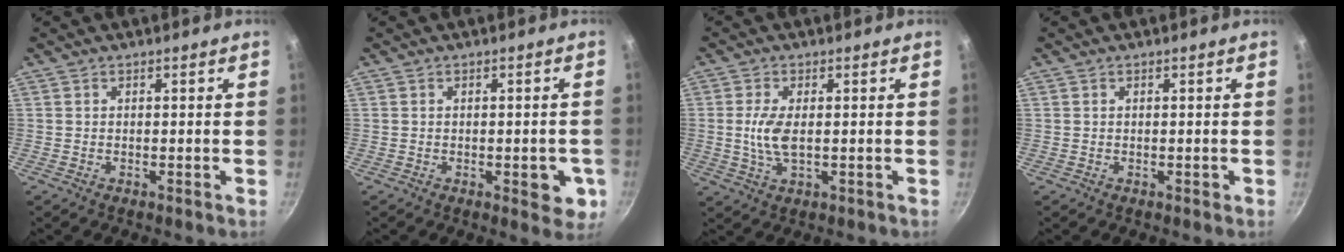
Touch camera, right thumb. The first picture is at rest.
{"total": 5.6, "force": [-1.4, 2.6, 4.7], "torque": [-0.039, -0.001, -0.018]}
{"total": 5.7, "force": [0.1, 2.5, 5.1], "torque": [-0.111, -0.003, 0.001]}
{"total": 0.6, "force": [0.0, 0.4, 0.4], "torque": [-0.001, 0.003, 0.000]}